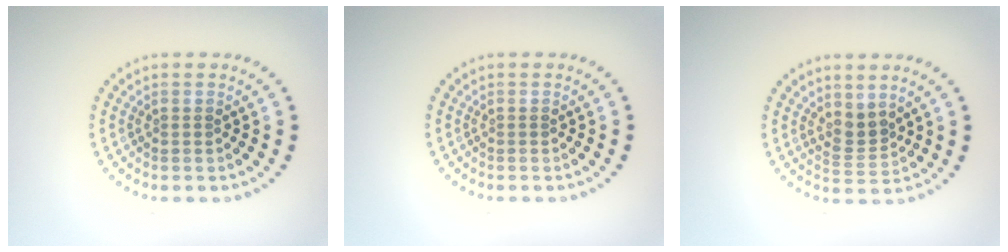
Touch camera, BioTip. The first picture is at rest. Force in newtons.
{"total": 0.0}
{"total": 2.2, "press": 1.6, "slide": 1.6}